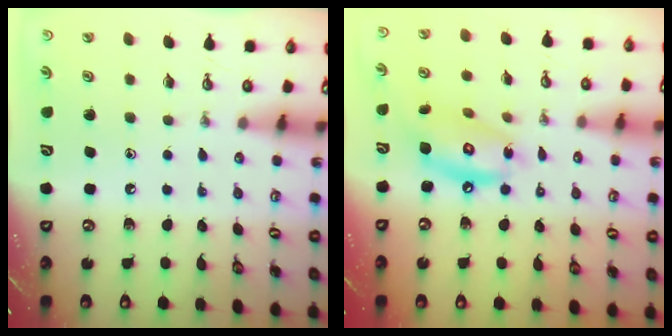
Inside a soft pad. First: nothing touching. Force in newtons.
{"total": 12.8, "press": 12.8, "slide": 1.1}